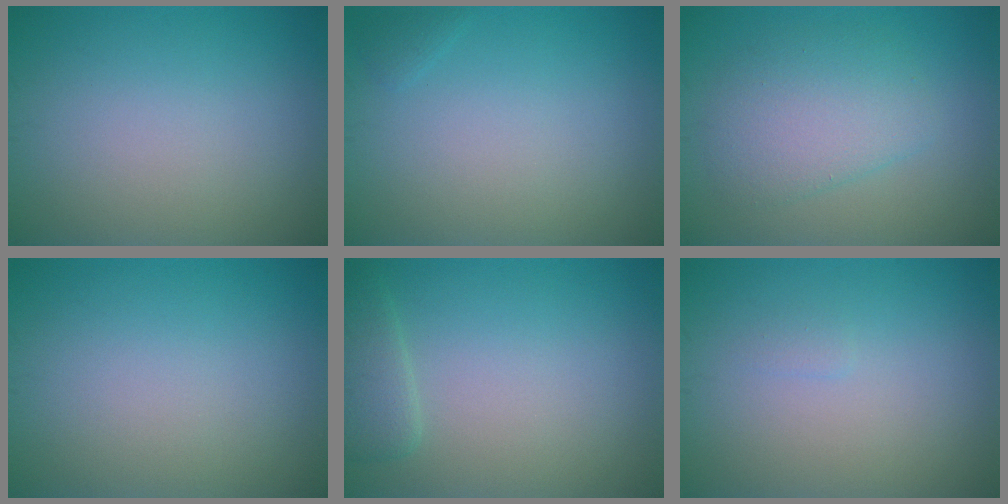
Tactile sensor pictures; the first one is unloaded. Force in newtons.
{"total": 0.5, "press": 0.5, "slide": 0.0}
{"total": 4.1, "press": 4.1, "slide": 0.2}
{"total": 0.0}
{"total": 2.1, "press": 2.1, "slide": 0.2}
{"total": 0.5, "press": 0.5, "slide": 0.1}